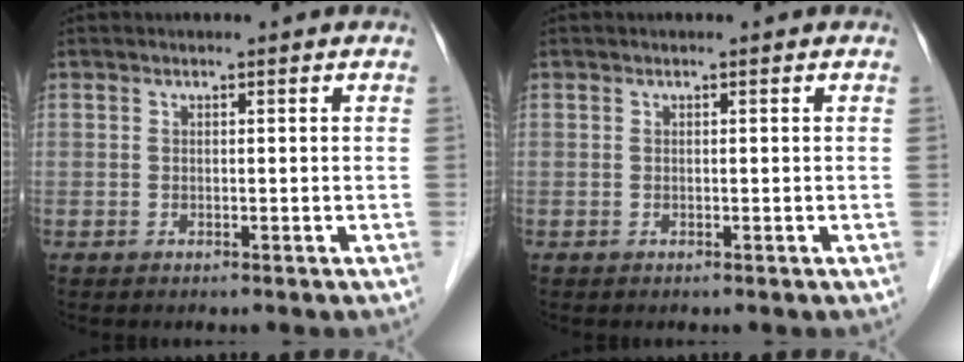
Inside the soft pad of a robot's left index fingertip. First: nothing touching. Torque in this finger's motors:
{"motor_torque": [-0.03, -0.02, 0.00, 0.00]}